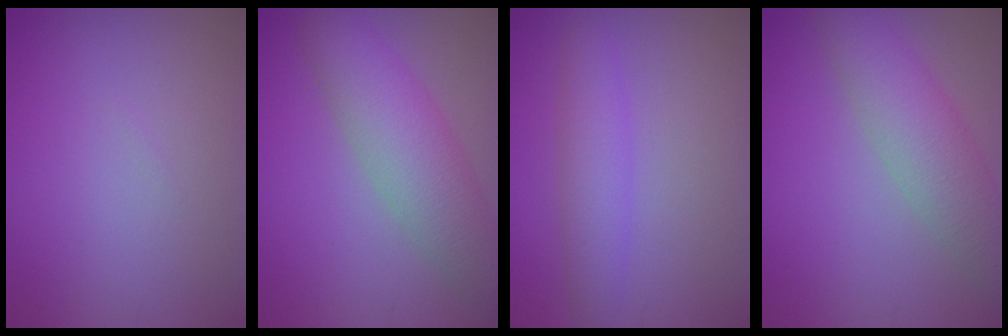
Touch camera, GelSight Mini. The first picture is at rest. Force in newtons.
{"total": 5.8, "press": 5.8, "slide": 0.2}
{"total": 2.9, "press": 2.9, "slide": 0.1}
{"total": 4.7, "press": 4.7, "slide": 0.2}